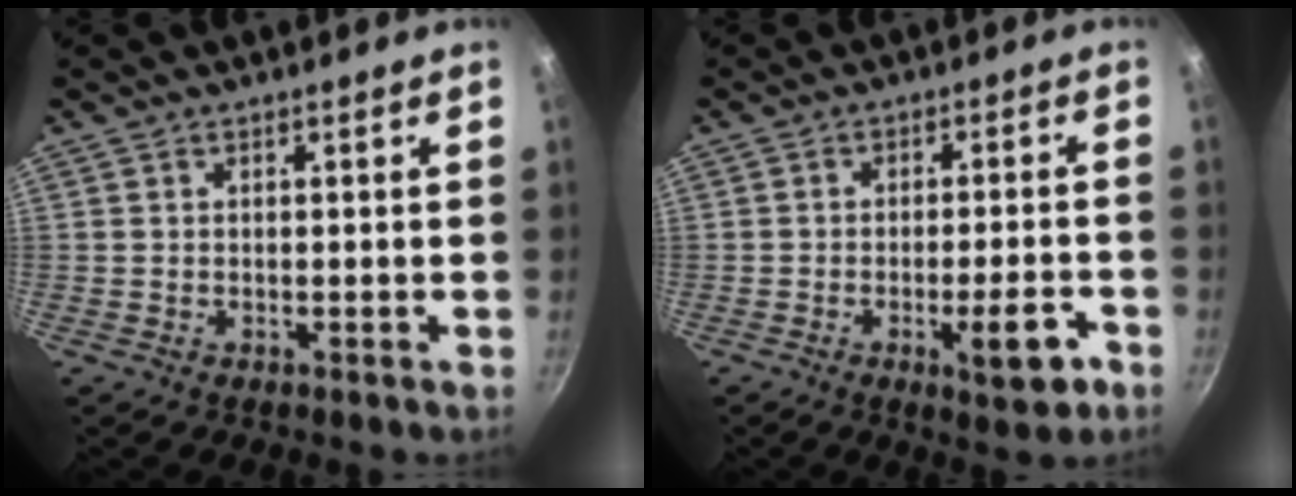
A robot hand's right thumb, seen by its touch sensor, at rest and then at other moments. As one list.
[{"total": 7.9, "force": [-3.5, 2.2, 6.7], "torque": [-0.079, 0.020, -0.044]}]